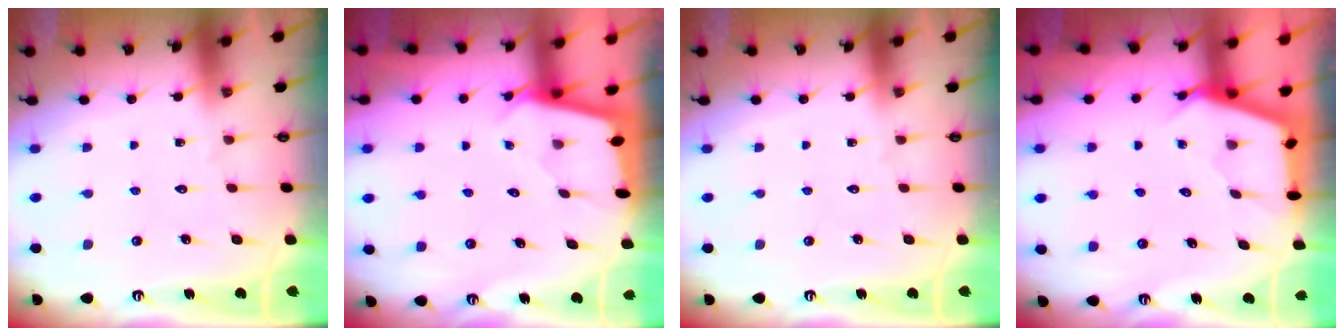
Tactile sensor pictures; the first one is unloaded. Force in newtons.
{"total": 1.7, "press": 1.7, "slide": 0.2}
{"total": 0.0}
{"total": 2.6, "press": 2.6, "slide": 0.3}